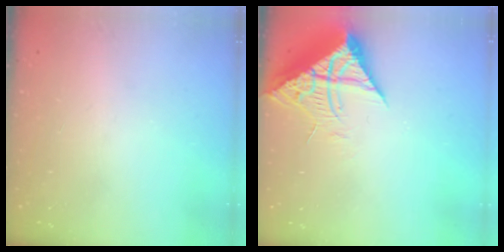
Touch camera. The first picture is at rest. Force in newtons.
{"total": 11.8, "press": 11.7, "slide": 1.2}